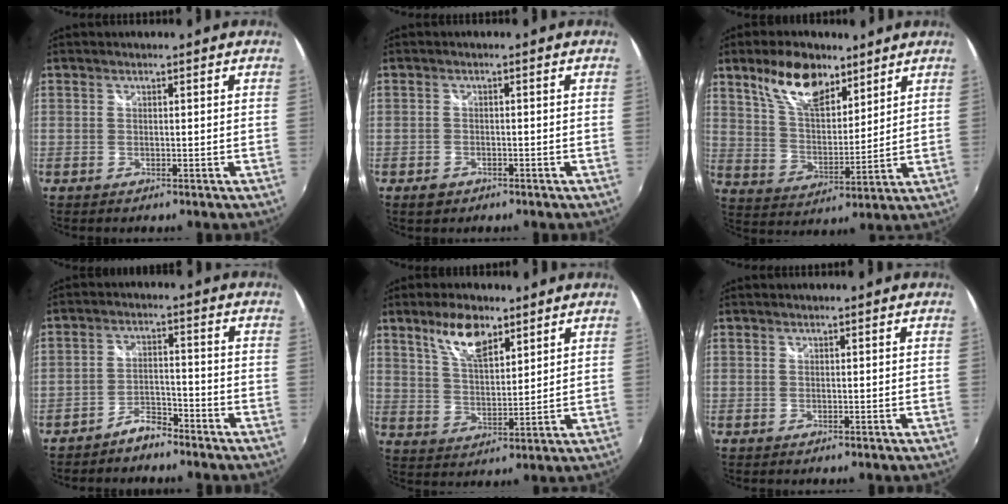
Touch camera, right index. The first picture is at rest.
{"total": 2.6, "force": [-1.6, 1.8, 0.9], "torque": [-0.023, -0.002, -0.026]}
{"total": 13.0, "force": [8.6, 6.2, 7.5], "torque": [-0.132, 0.008, 0.160]}
{"total": 4.4, "force": [-3.8, 1.7, 1.2], "torque": [-0.036, 0.011, -0.065]}
{"total": 8.9, "force": [5.7, 3.5, 5.8], "torque": [-0.107, 0.011, 0.110]}
{"total": 0.0}